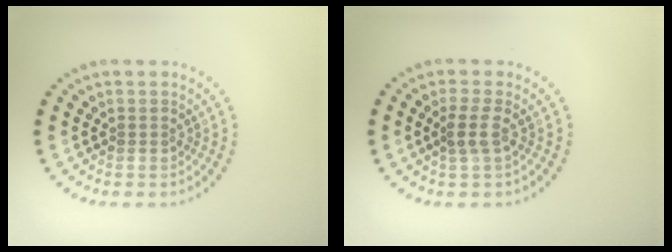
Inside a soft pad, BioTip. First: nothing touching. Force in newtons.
{"total": 1.8, "press": 1.4, "slide": 1.0}